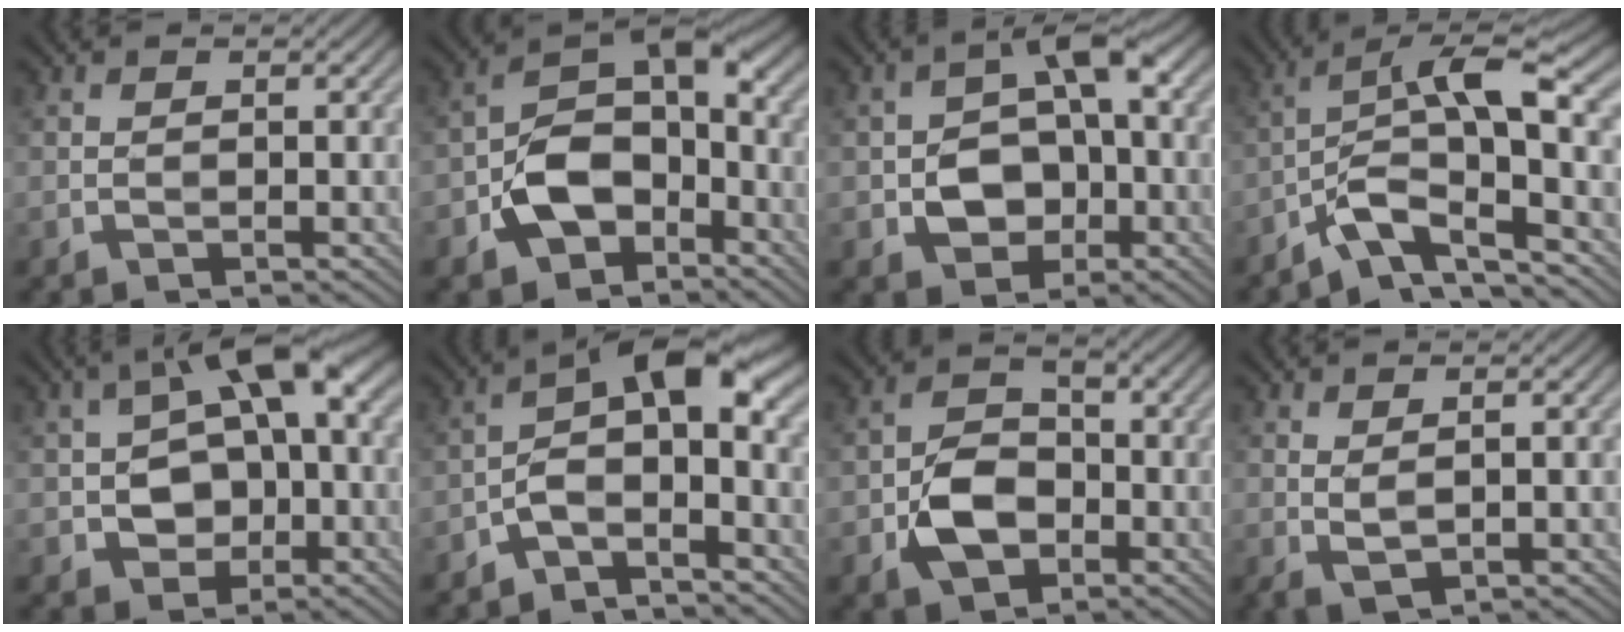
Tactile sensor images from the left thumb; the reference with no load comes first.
{"total": 9.7, "force": [-4.1, 6.2, 6.2], "torque": [-0.103, 0.000, -0.085]}
{"total": 7.8, "force": [-1.6, 5.4, 5.3], "torque": [-0.078, 0.003, -0.035]}
{"total": 9.6, "force": [-3.4, 2.8, 8.5], "torque": [-0.151, 0.009, -0.077]}
{"total": 9.8, "force": [-0.3, 6.4, 7.5], "torque": [-0.109, 0.010, -0.015]}
{"total": 7.1, "force": [-2.8, 2.6, 6.0], "torque": [-0.096, 0.015, -0.066]}
{"total": 6.6, "force": [-2.5, 4.5, 4.1], "torque": [-0.075, -0.002, -0.051]}
{"total": 1.8, "force": [0.8, 0.5, 1.5], "torque": [-0.039, -0.002, 0.018]}